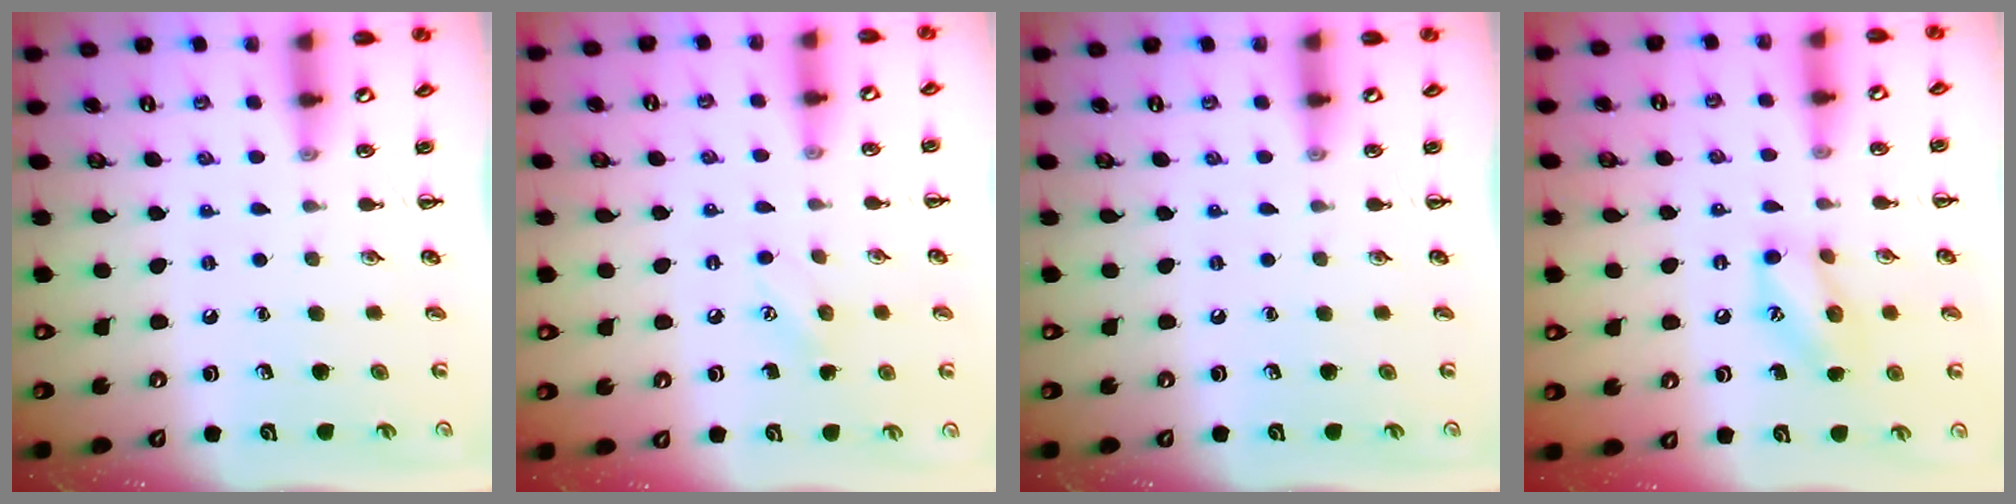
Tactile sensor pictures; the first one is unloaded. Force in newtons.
{"total": 5.5, "press": 5.3, "slide": 1.3}
{"total": 0.0}
{"total": 11.4, "press": 11.3, "slide": 1.8}